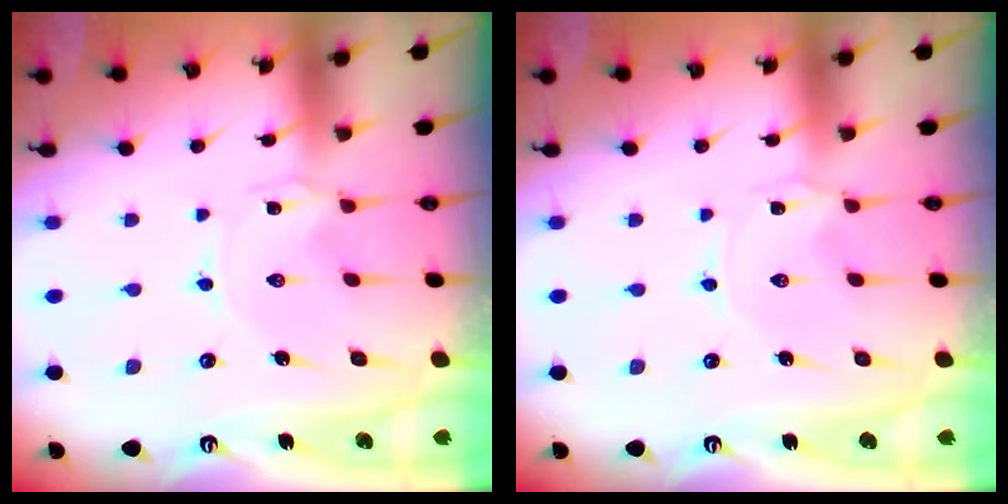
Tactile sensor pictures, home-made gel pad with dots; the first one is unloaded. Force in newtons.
{"total": 0.0}